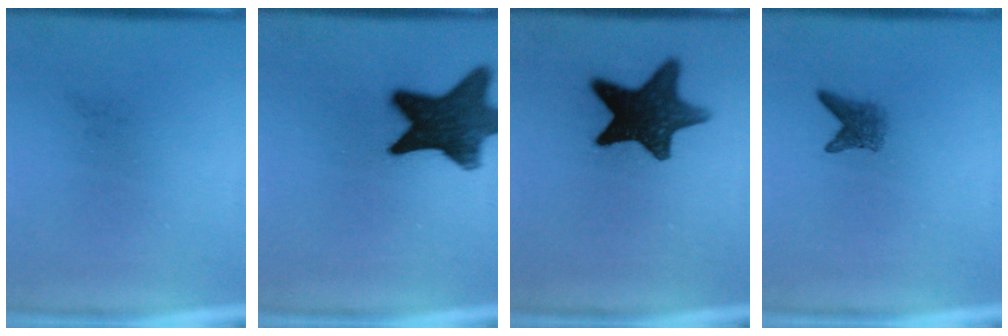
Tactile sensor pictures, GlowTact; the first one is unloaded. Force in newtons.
{"total": 14.6}
{"total": 13.1}
{"total": 2.4}